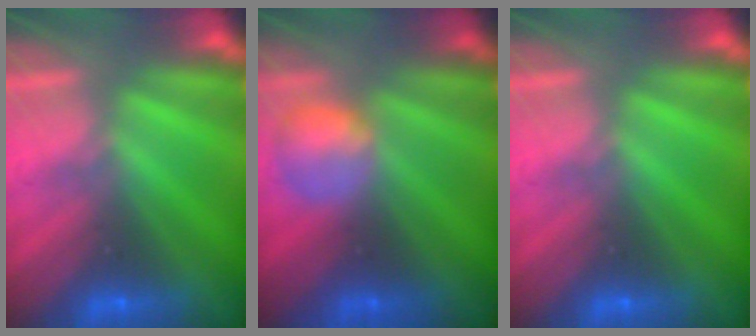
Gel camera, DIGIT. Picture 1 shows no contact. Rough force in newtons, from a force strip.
{"total": 2.4}
{"total": 0.0}